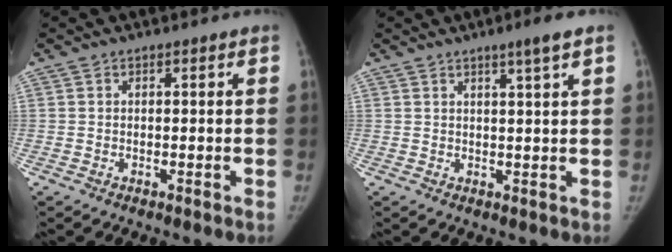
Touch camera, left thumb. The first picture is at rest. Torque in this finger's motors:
{"motor_torque": [-0.01, 0.01, 0.00, 0.00, 0.03]}